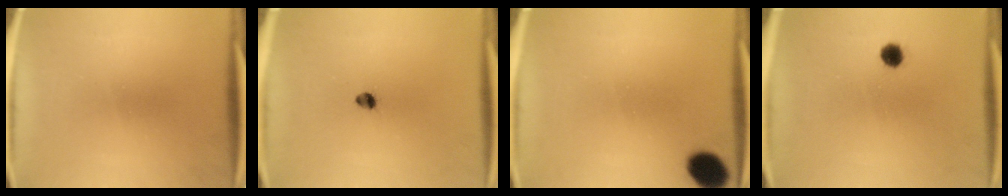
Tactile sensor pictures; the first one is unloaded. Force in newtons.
{"total": 2.0}
{"total": 8.0}
{"total": 2.4}